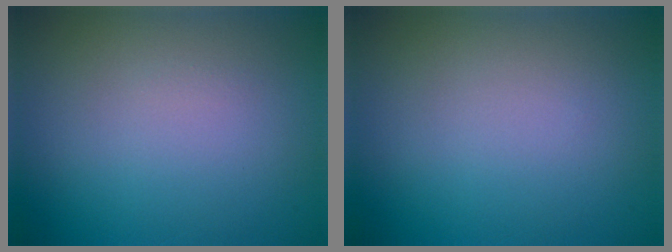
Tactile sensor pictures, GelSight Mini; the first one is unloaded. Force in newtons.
{"total": 0.0}